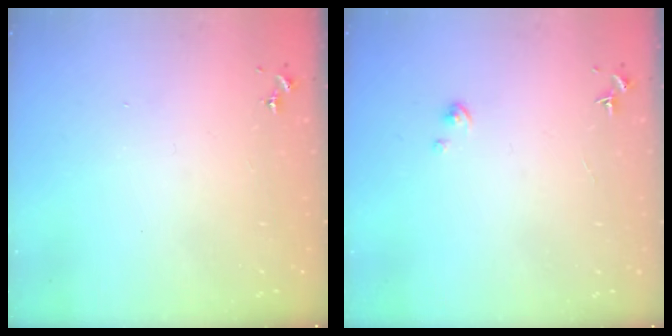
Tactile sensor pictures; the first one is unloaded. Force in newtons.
{"total": 1.8, "press": 1.8, "slide": 0.2}